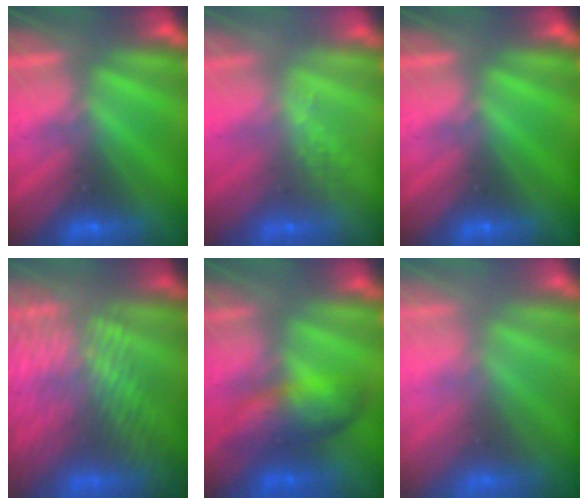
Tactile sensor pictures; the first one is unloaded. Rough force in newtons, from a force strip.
{"total": 2.5}
{"total": 0.0}
{"total": 9.6}
{"total": 8.1}
{"total": 9.6}